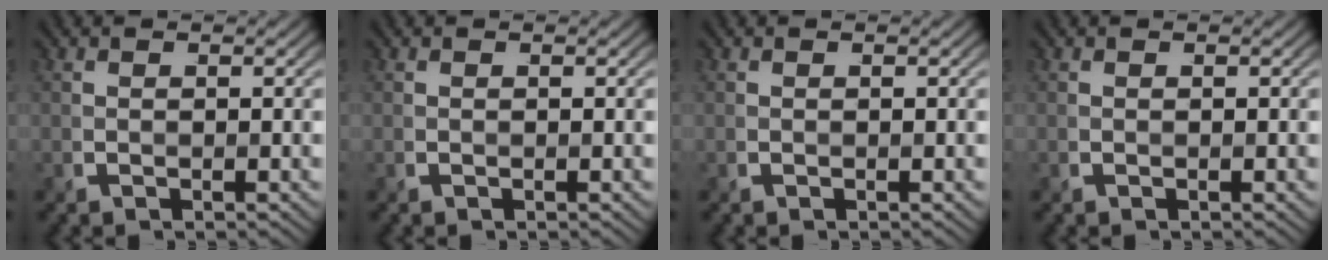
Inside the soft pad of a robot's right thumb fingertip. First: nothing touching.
{"total": 0.0}
{"total": 0.0}
{"total": 0.0}